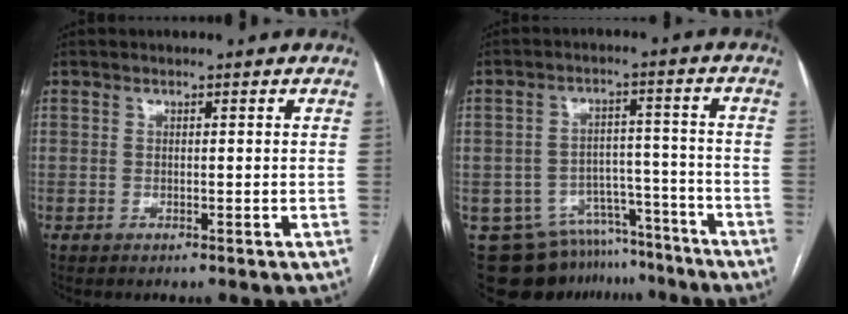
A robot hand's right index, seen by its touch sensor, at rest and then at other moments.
{"total": 12.8, "force": [-10.6, 6.9, 2.3], "torque": [-0.030, 0.038, -0.144]}